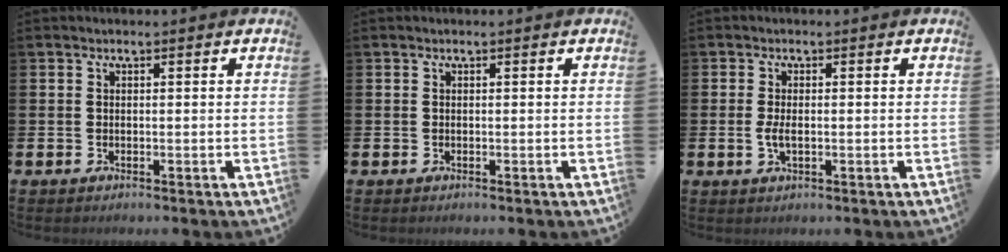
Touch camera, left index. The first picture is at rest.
{"total": 0.0}
{"total": 2.2, "force": [-0.2, 1.0, 2.0], "torque": [-0.035, 0.000, -0.006]}